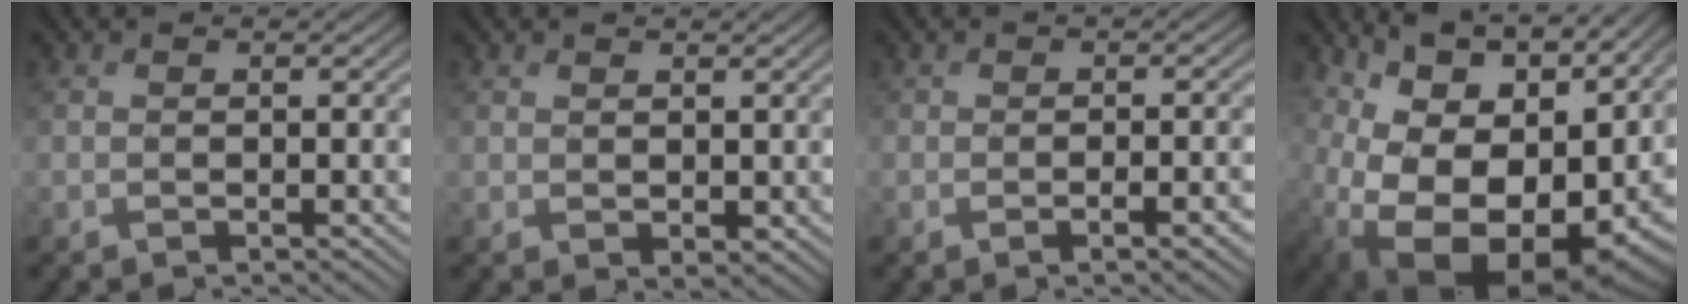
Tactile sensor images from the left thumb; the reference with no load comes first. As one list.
[{"total": 1.0, "force": [0.5, 0.6, 0.5], "torque": [-0.018, -0.004, 0.019]}, {"total": 3.2, "force": [-1.8, 0.8, 2.5], "torque": [-0.039, -0.004, -0.026]}, {"total": 18.3, "force": [-0.9, 12.9, 13.0], "torque": [-0.199, -0.047, 0.039]}]